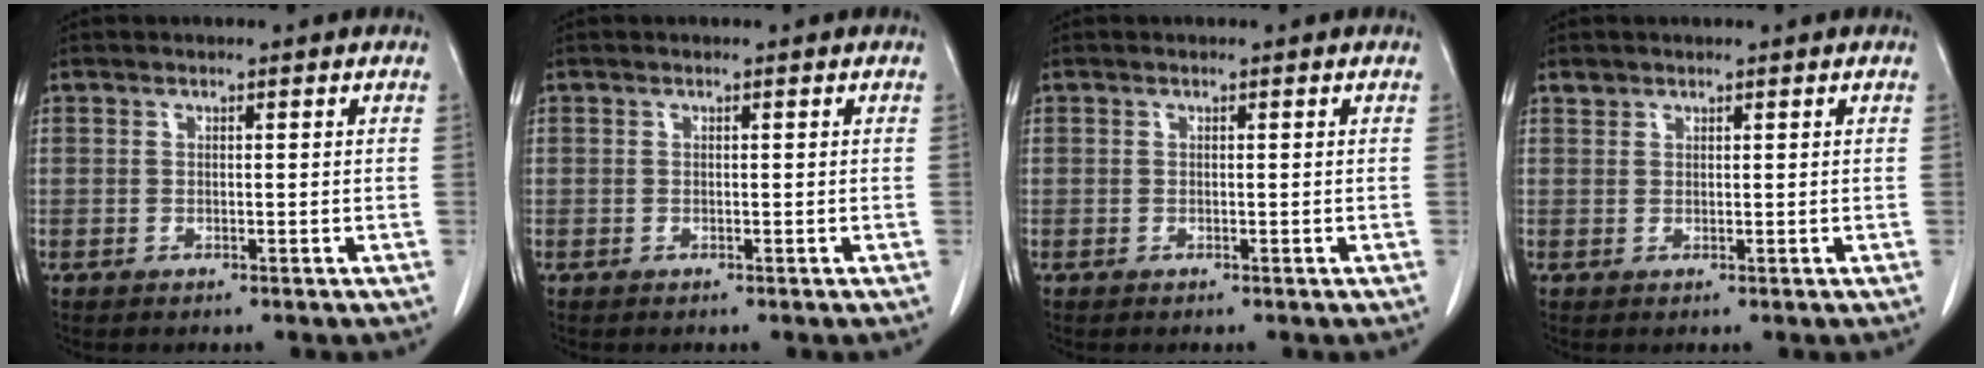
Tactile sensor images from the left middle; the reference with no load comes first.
{"total": 0.0}
{"total": 0.0}
{"total": 0.9, "force": [0.8, 0.5, 0.0], "torque": [0.004, 0.004, 0.013]}